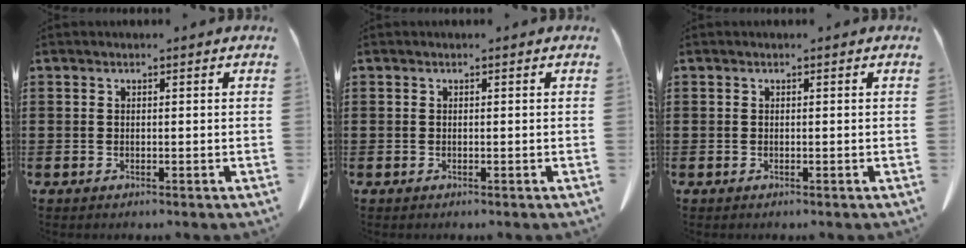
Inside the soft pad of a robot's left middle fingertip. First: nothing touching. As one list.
[{"total": 0.0}, {"total": 0.0}]